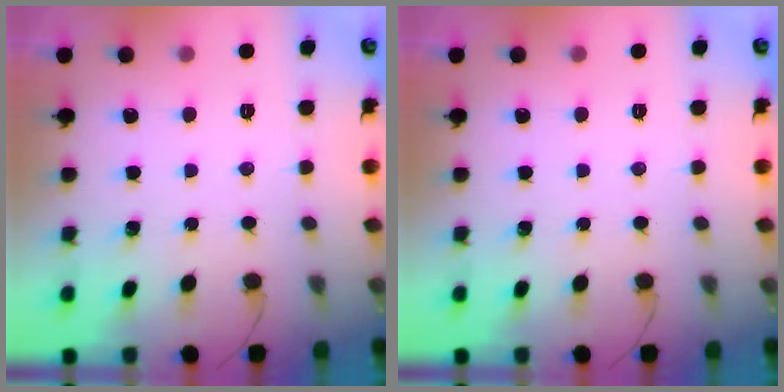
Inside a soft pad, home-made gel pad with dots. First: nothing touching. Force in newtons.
{"total": 0.0}